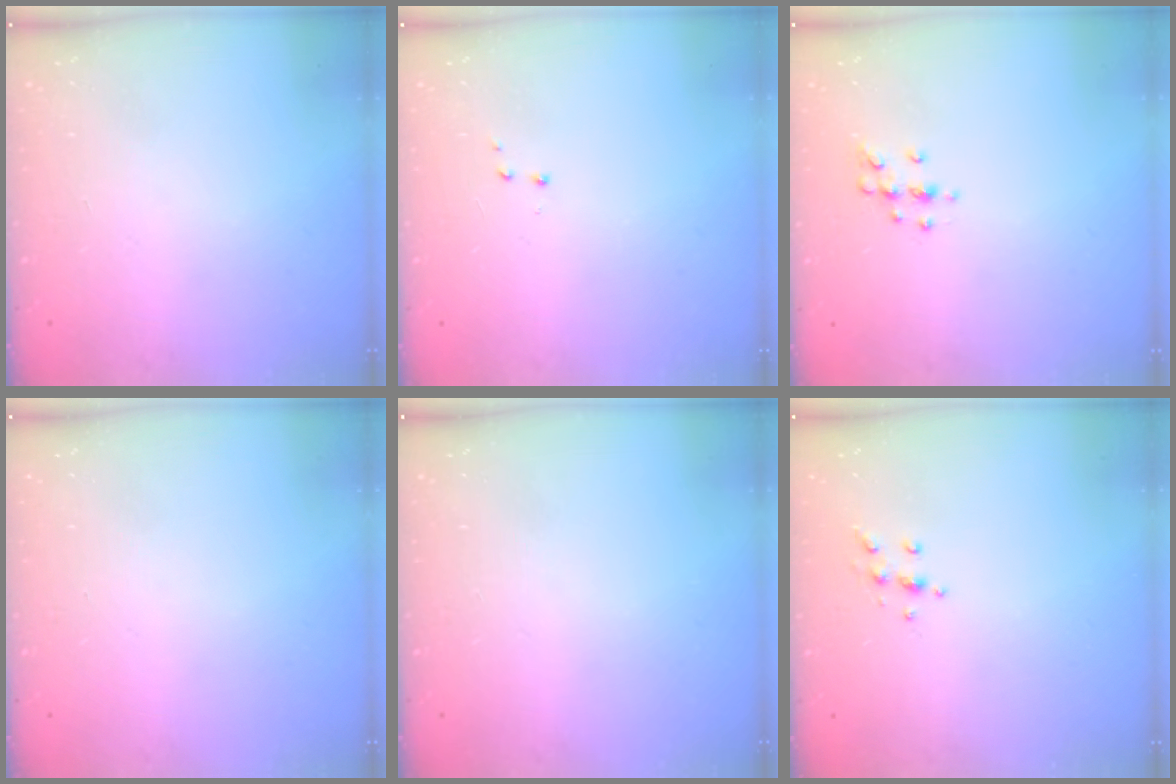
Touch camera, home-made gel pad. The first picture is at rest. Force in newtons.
{"total": 2.8, "press": 2.7, "slide": 0.5}
{"total": 6.5, "press": 6.4, "slide": 1.2}
{"total": 0.0}
{"total": 0.0}
{"total": 5.4, "press": 5.3, "slide": 0.6}